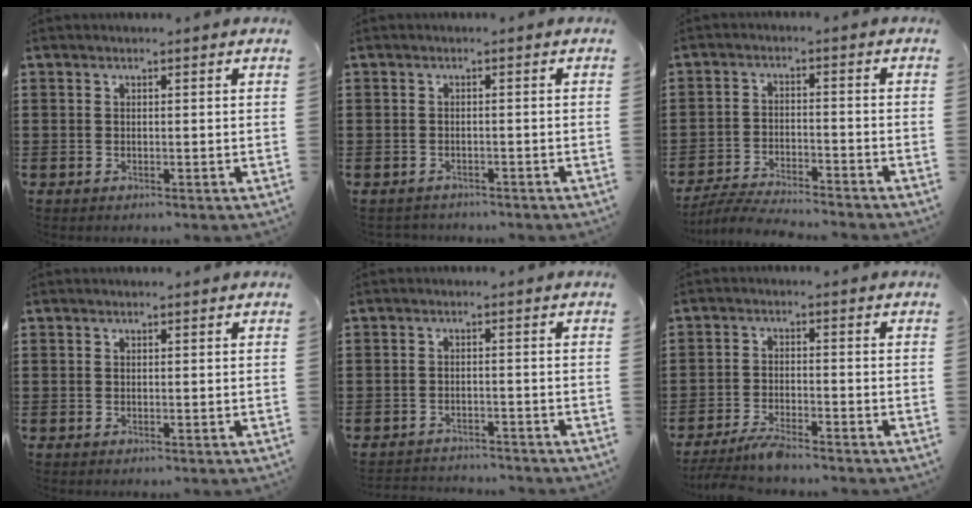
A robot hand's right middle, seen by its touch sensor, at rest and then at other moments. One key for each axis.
{"total": 1.0, "fx": -1.0, "fy": 0.1, "fz": -0.1, "tx": -0.004, "ty": -0.001, "tz": -0.021}
{"total": 5.1, "fx": -4.9, "fy": 0.2, "fz": 1.2, "tx": -0.035, "ty": -0.006, "tz": -0.101}
{"total": 0.0}
{"total": 2.3, "fx": -2.3, "fy": 0.1, "fz": 0.1, "tx": -0.009, "ty": -0.003, "tz": -0.048}
{"total": 3.8, "fx": -3.4, "fy": 0.2, "fz": 1.7, "tx": -0.044, "ty": -0.006, "tz": -0.069}